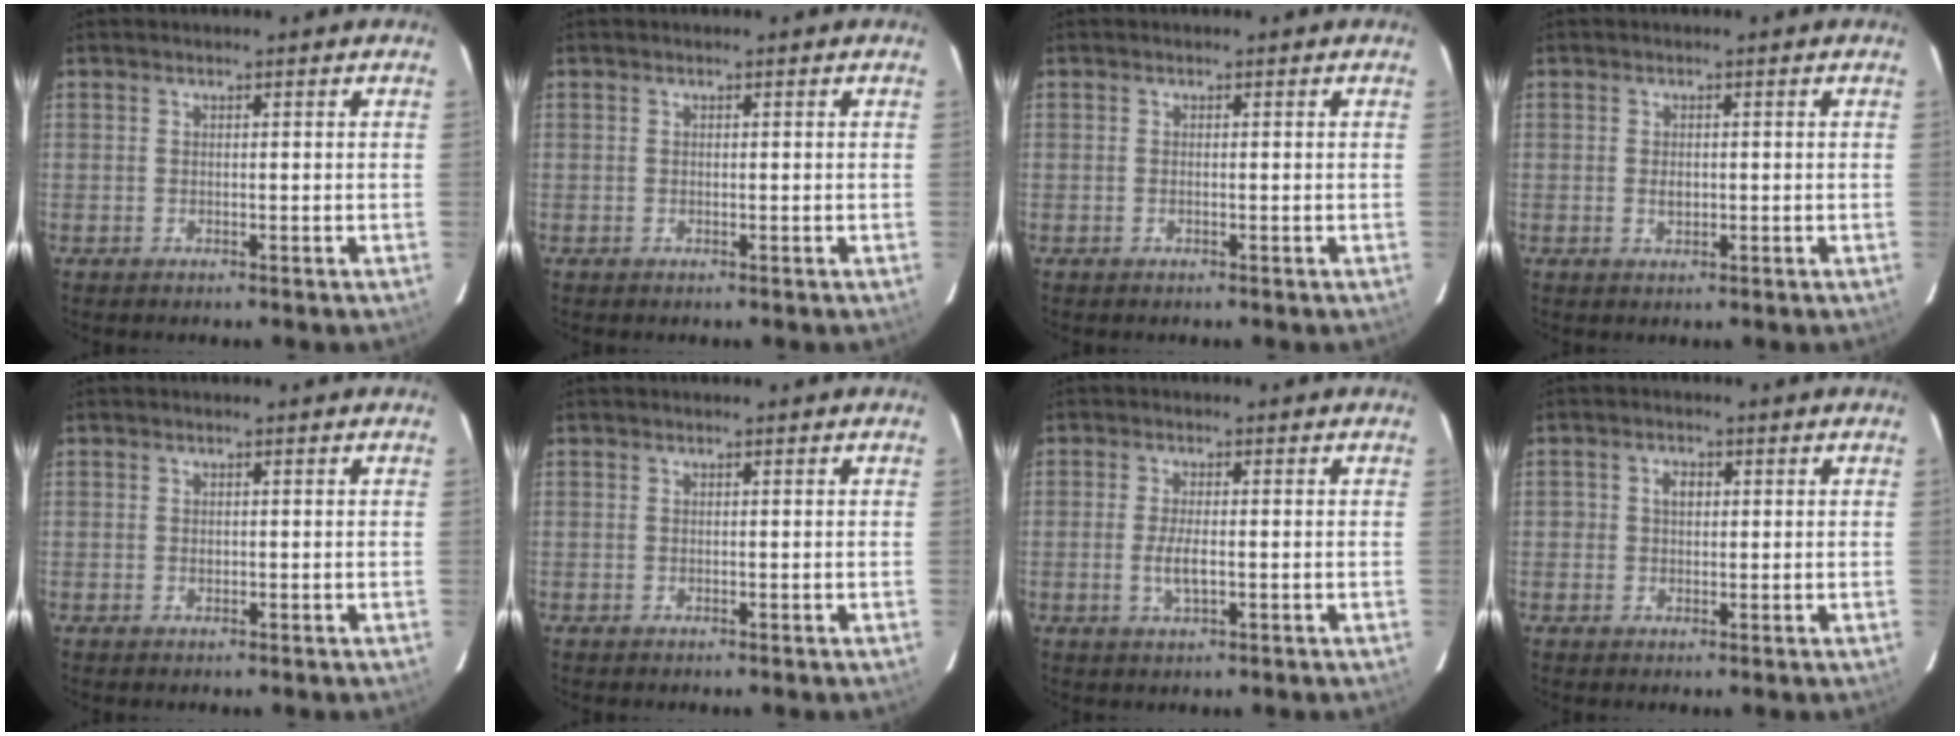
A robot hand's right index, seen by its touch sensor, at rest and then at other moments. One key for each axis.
{"total": 0.0}
{"total": 0.0}
{"total": 1.7, "fx": -0.2, "fy": 1.1, "fz": 1.2, "tx": -0.020, "ty": 0.001, "tz": -0.001}
{"total": 0.6, "fx": 0.0, "fy": 0.5, "fz": 0.3, "tx": -0.002, "ty": 0.001, "tz": 0.001}
{"total": 0.0}
{"total": 3.8, "fx": -0.8, "fy": 1.0, "fz": 3.6, "tx": -0.072, "ty": -0.005, "tz": -0.014}
{"total": 2.4, "fx": 0.3, "fy": 2.0, "fz": 1.2, "tx": -0.018, "ty": 0.007, "tz": 0.004}